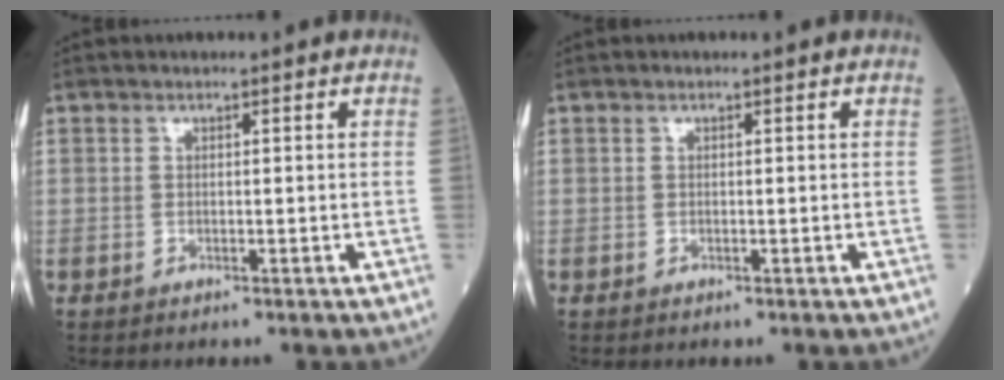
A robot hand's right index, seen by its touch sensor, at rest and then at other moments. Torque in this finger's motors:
{"motor_torque": [-0.05, 0.02, -0.04, -0.01]}